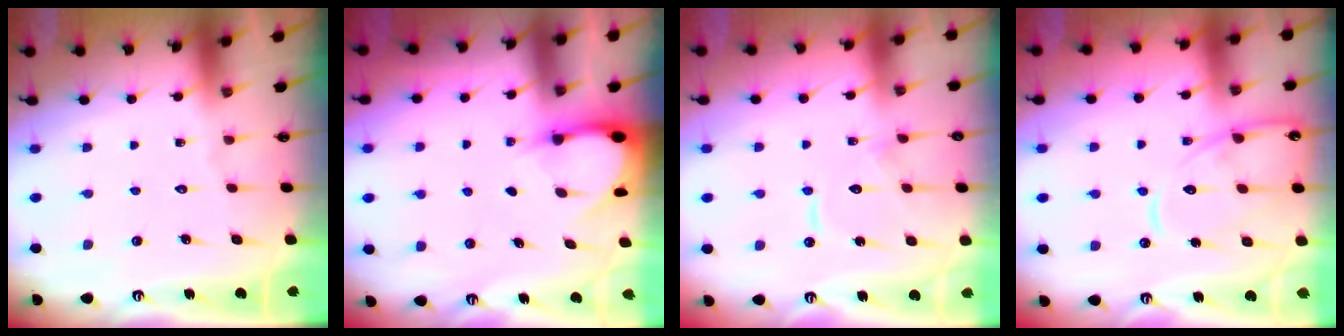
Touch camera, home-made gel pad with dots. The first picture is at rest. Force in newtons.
{"total": 2.9, "press": 2.9, "slide": 0.3}
{"total": 9.8, "press": 9.7, "slide": 0.8}
{"total": 14.0, "press": 14.0, "slide": 1.3}